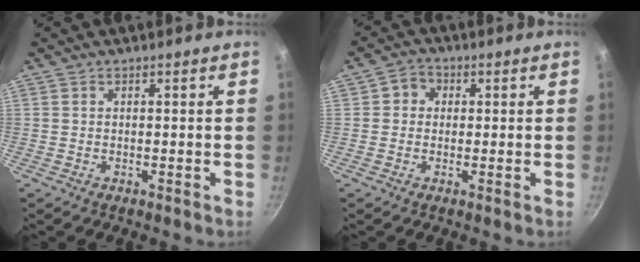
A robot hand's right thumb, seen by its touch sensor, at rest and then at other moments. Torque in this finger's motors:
{"motor_torque": [0.15, 0.06, 0.11, -0.53, 0.01]}